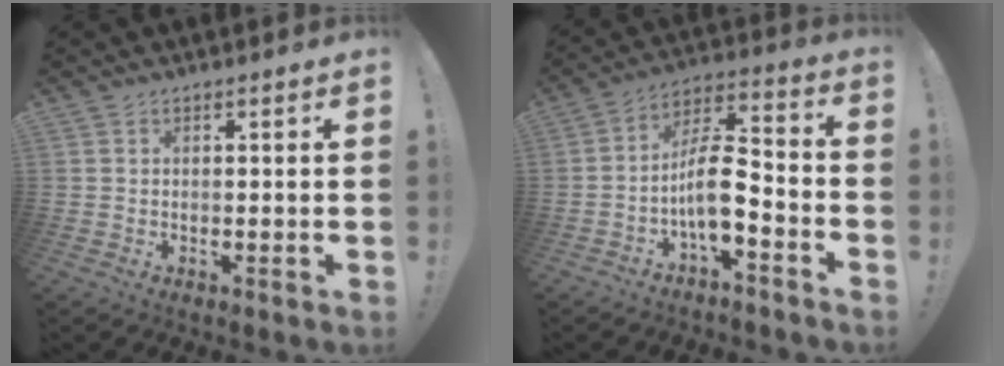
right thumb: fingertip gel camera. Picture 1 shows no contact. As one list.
[{"total": 12.2, "force": [-3.7, 5.1, 10.4], "torque": [-0.196, 0.019, -0.066]}]